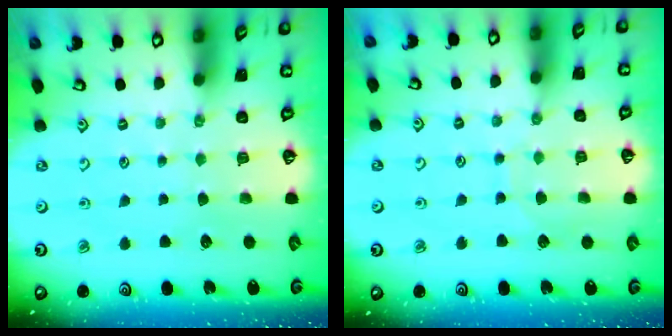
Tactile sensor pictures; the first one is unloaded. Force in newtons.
{"total": 6.7, "press": 6.7, "slide": 0.2}